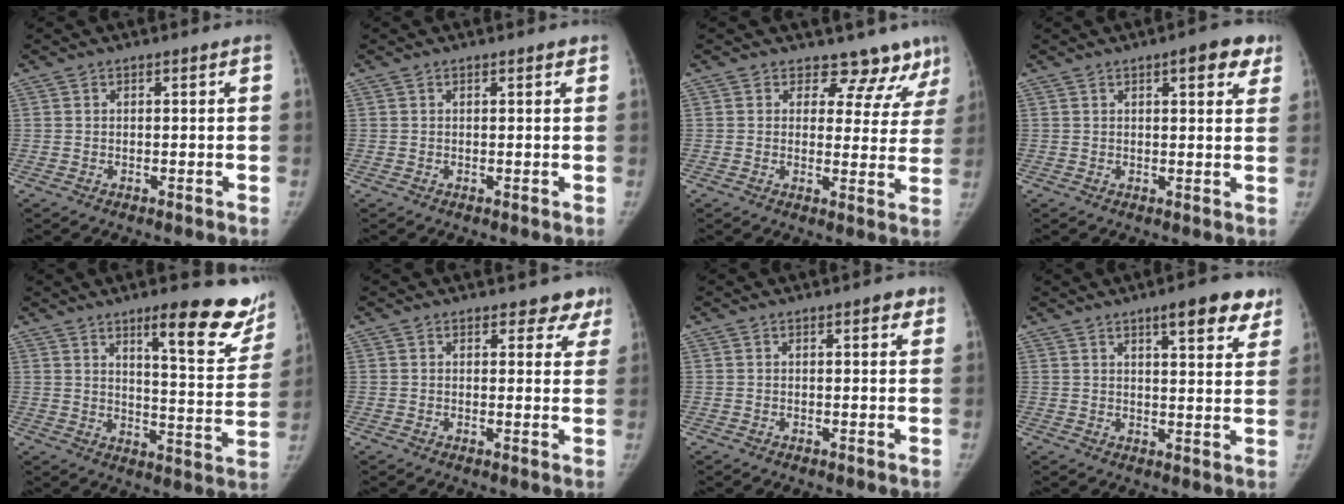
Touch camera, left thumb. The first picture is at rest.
{"total": 0.9, "force": [0.6, 0.2, 0.6], "torque": [-0.008, -0.002, 0.008]}
{"total": 10.0, "force": [8.7, 4.9, 1.2], "torque": [0.037, -0.051, 0.078]}
{"total": 6.5, "force": [3.5, 2.2, 5.0], "torque": [-0.043, -0.010, 0.039]}
{"total": 18.0, "force": [11.6, 4.2, 13.1], "torque": [-0.122, -0.076, 0.158]}
{"total": 5.0, "force": [4.1, 2.5, 1.6], "torque": [0.019, -0.020, 0.038]}
{"total": 2.3, "force": [1.3, 0.7, 1.7], "torque": [-0.013, -0.003, 0.013]}
{"total": 10.0, "force": [6.3, 2.7, 7.2], "torque": [-0.068, -0.028, 0.081]}